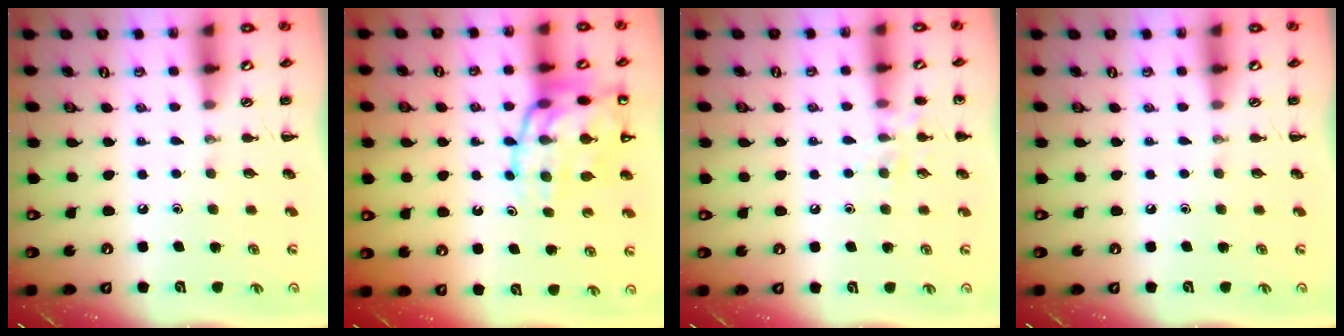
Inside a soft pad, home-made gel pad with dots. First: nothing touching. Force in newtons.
{"total": 19.4, "press": 19.1, "slide": 3.5}
{"total": 7.9, "press": 7.7, "slide": 1.9}
{"total": 0.0}